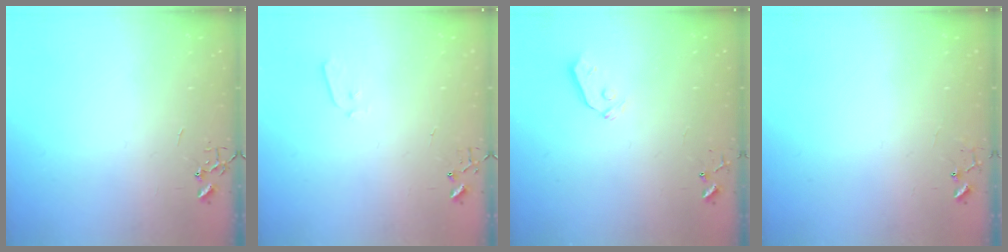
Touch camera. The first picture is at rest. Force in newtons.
{"total": 3.6, "press": 3.5, "slide": 0.6}
{"total": 4.0, "press": 3.9, "slide": 0.8}
{"total": 6.1, "press": 6.0, "slide": 0.4}